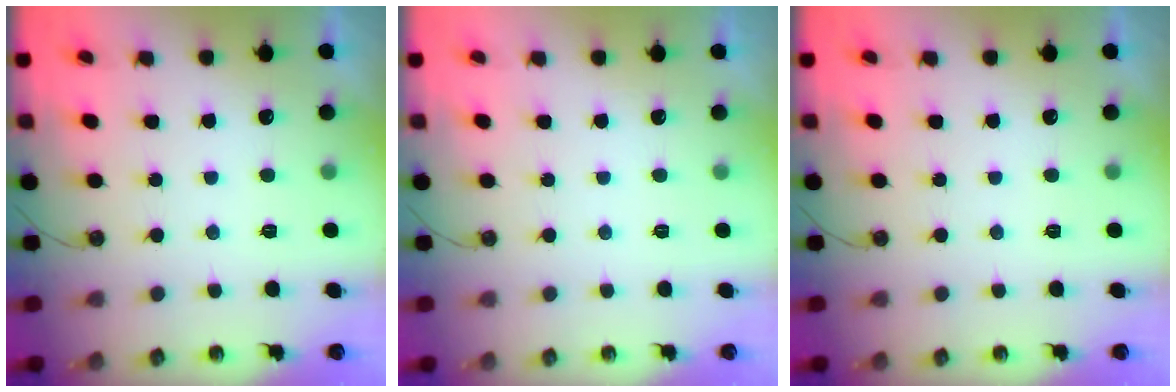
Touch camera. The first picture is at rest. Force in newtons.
{"total": 0.0}
{"total": 0.0}